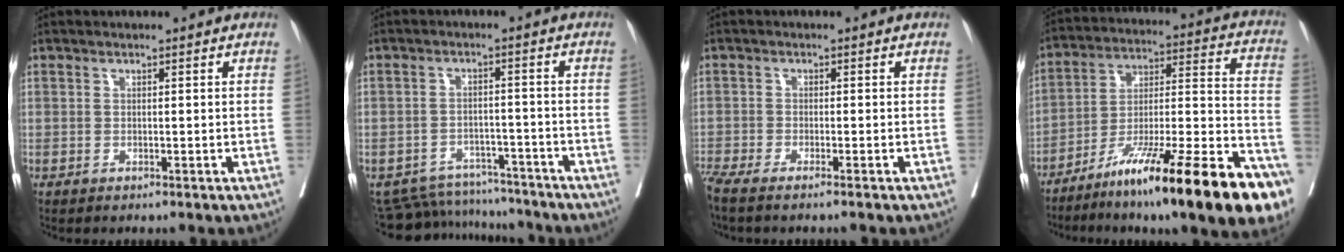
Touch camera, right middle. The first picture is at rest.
{"total": 10.0, "force": [-9.6, 2.6, 0.4], "torque": [-0.004, 0.010, -0.136]}
{"total": 4.6, "force": [-3.8, -0.5, 2.5], "torque": [-0.037, -0.003, -0.070]}
{"total": 29.4, "force": [-18.7, 3.1, 22.5], "torque": [-0.259, -0.006, -0.302]}